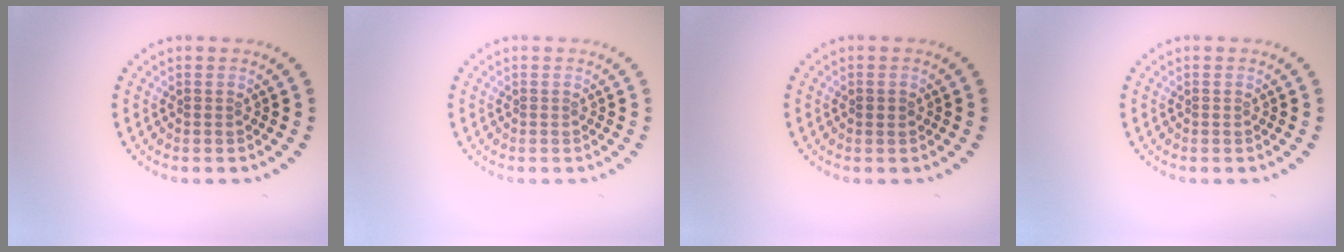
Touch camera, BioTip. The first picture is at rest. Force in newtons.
{"total": 0.0}
{"total": 0.9, "press": 0.9, "slide": 0.1}
{"total": 0.0}